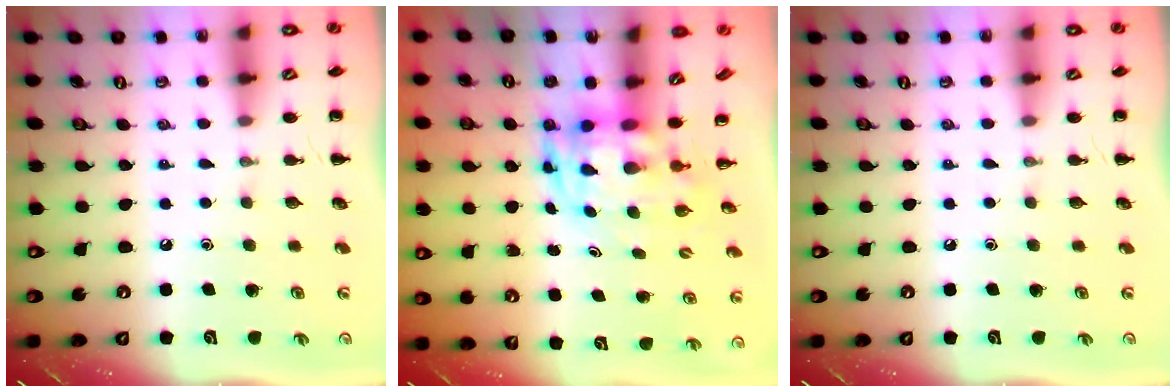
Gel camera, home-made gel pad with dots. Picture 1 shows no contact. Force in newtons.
{"total": 3.3, "press": 3.2, "slide": 0.8}
{"total": 0.0}